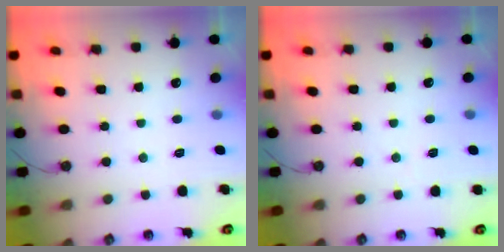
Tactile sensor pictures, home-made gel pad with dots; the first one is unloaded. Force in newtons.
{"total": 10.2, "press": 2.1, "slide": 10.0}